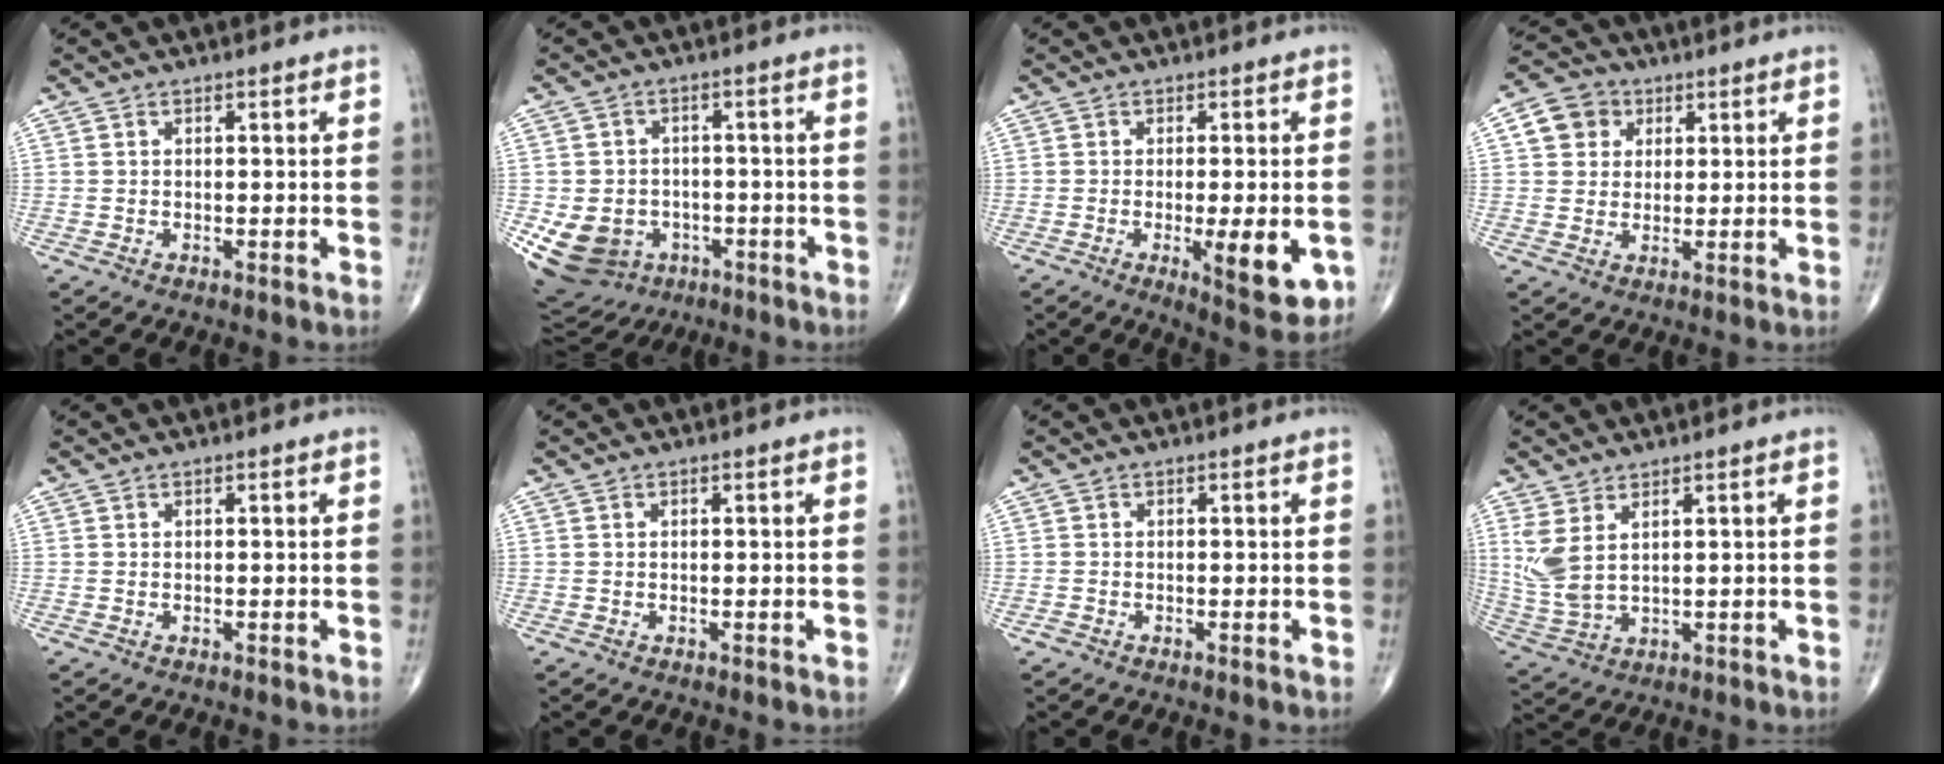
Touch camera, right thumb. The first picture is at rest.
{"total": 13.6, "force": [-4.4, 11.5, 5.7], "torque": [-0.119, 0.019, -0.055]}
{"total": 9.6, "force": [-2.4, 2.8, 8.8], "torque": [-0.113, -0.018, -0.029]}
{"total": 6.9, "force": [2.2, 6.1, 2.4], "torque": [-0.018, 0.000, 0.032]}
{"total": 0.0}
{"total": 0.0}
{"total": 0.6, "force": [-0.4, 0.4, 0.2], "torque": [-0.006, -0.002, -0.012]}
{"total": 7.1, "force": [2.6, 3.3, 5.8], "torque": [-0.133, -0.011, 0.067]}